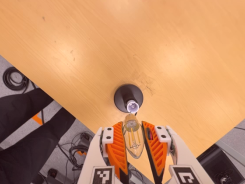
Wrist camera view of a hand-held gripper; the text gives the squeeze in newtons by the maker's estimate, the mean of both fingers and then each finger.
{"total": 10.5, "left": 9.6, "right": 11.4}